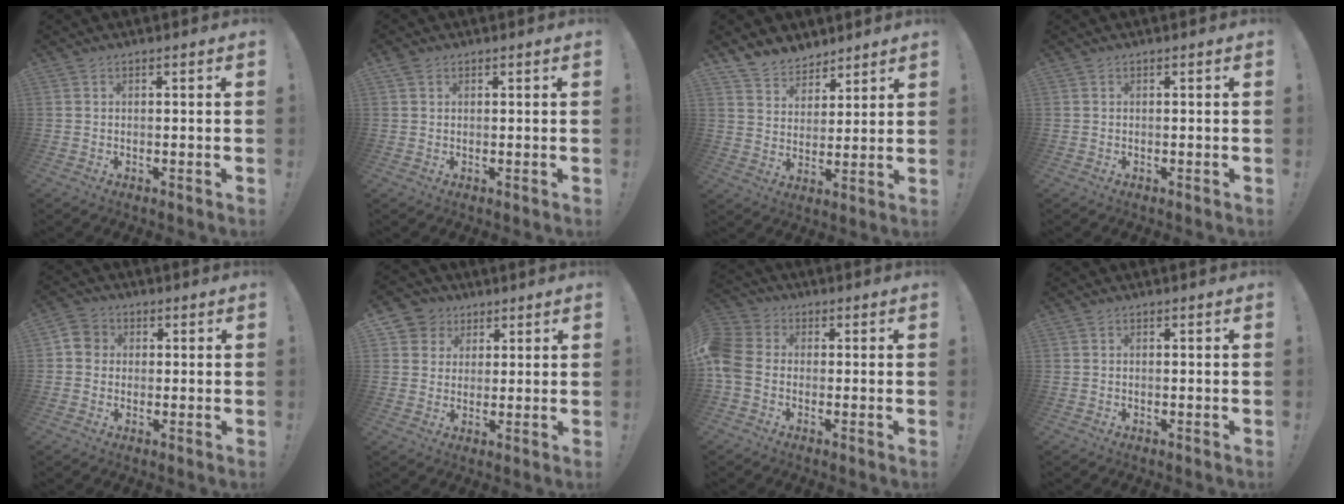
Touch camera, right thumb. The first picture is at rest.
{"total": 1.6, "force": [1.2, 1.0, 0.5], "torque": [-0.003, -0.002, 0.021]}
{"total": 7.7, "force": [6.3, 4.4, 0.6], "torque": [-0.020, -0.054, 0.126]}
{"total": 0.0}
{"total": 5.2, "force": [0.5, 4.8, 1.8], "torque": [-0.025, 0.015, 0.012]}
{"total": 6.7, "force": [2.5, 6.1, 1.0], "torque": [-0.023, -0.014, 0.054]}
{"total": 7.5, "force": [-1.8, 5.6, 4.6], "torque": [-0.108, 0.011, -0.030]}
{"total": 0.0}